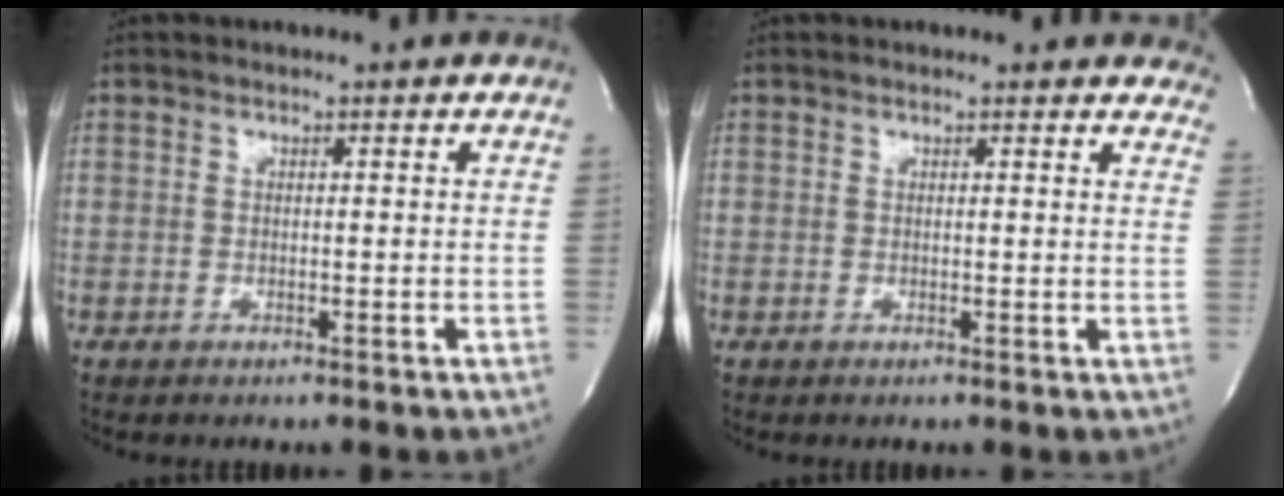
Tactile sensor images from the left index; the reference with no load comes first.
{"total": 8.9, "force": [8.1, 2.6, 2.7], "torque": [-0.003, -0.007, 0.065]}